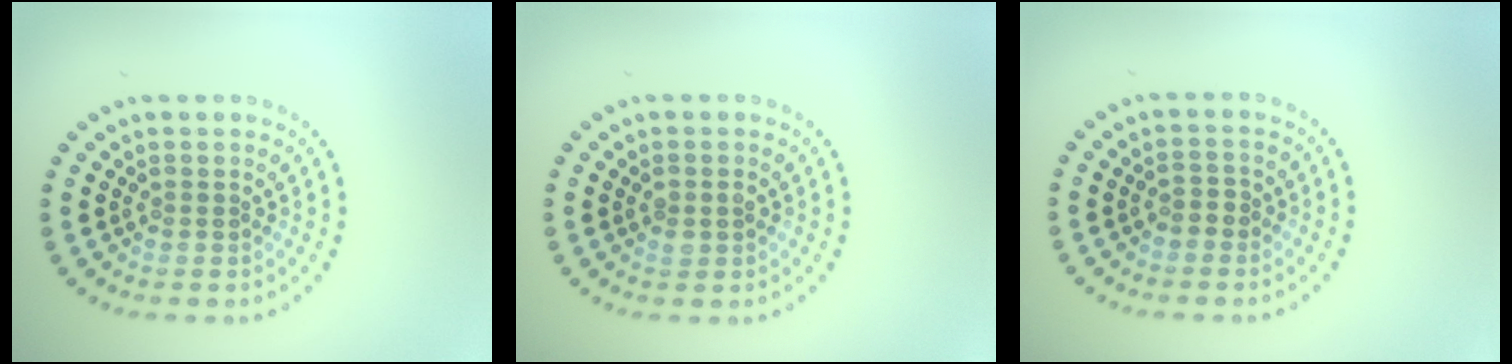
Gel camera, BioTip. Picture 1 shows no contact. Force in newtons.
{"total": 1.1, "press": 1.1, "slide": 0.0}
{"total": 0.9, "press": 0.7, "slide": 0.6}